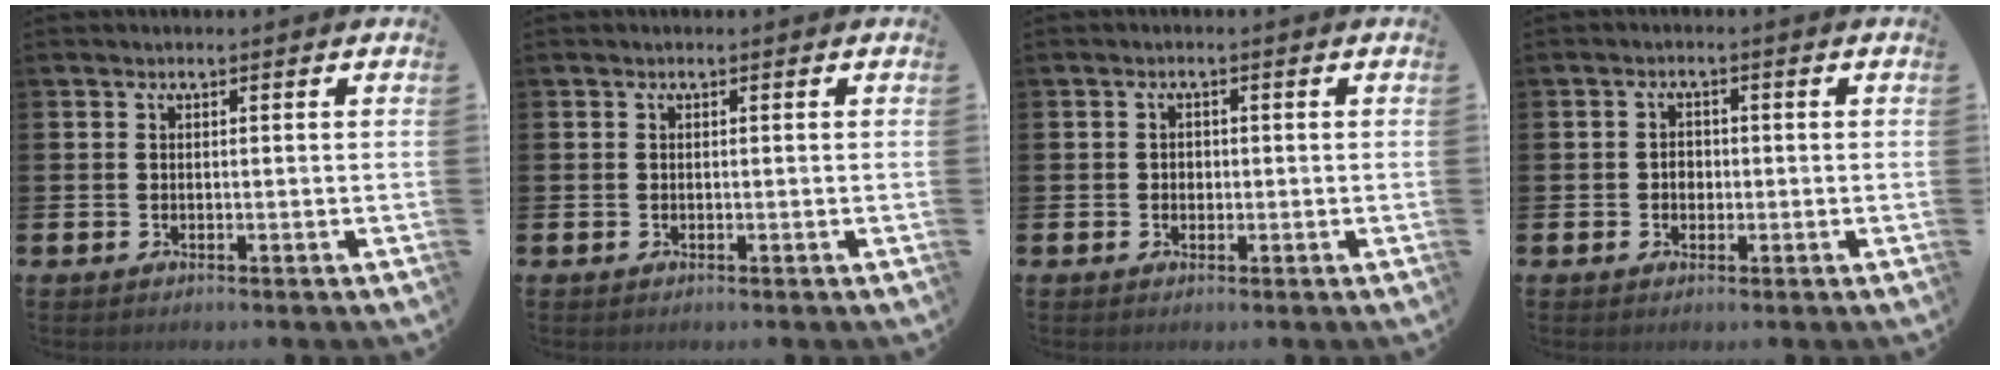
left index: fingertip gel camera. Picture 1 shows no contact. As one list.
[{"total": 0.0}, {"total": 1.3, "force": [0.0, 1.2, 0.5], "torque": [-0.003, 0.006, -0.003]}, {"total": 1.9, "force": [-0.2, 1.6, 1.0], "torque": [-0.004, 0.001, -0.009]}]